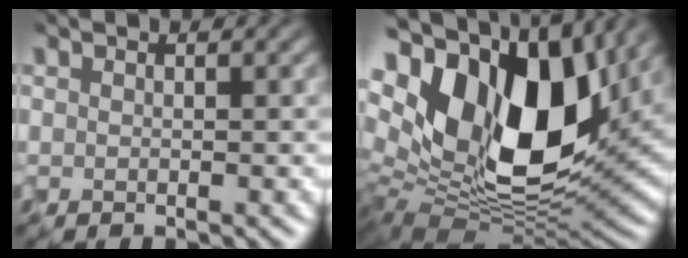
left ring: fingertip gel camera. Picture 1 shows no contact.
{"total": 17.7, "force": [4.4, 10.7, 13.3], "torque": [-0.267, 0.003, 0.092]}